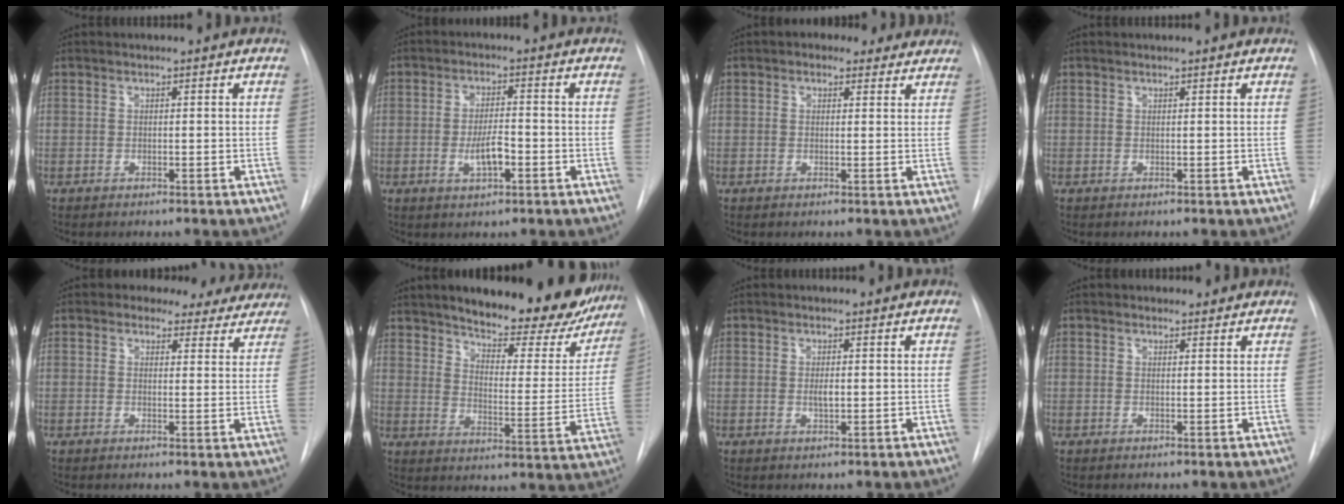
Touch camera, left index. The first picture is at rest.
{"total": 4.7, "force": [-1.5, 1.5, 4.2], "torque": [-0.077, 0.000, -0.023]}
{"total": 5.4, "force": [4.0, 3.0, 1.9], "torque": [-0.015, 0.019, 0.047]}
{"total": 0.6, "force": [0.5, 0.0, 0.2], "torque": [-0.007, 0.007, 0.009]}
{"total": 10.2, "force": [8.9, 4.8, 1.6], "torque": [0.014, 0.002, 0.078]}
{"total": 22.2, "force": [18.4, 6.5, 10.7], "torque": [-0.141, -0.041, 0.228]}
{"total": 1.5, "force": [0.1, 0.5, 1.4], "torque": [-0.026, -0.002, 0.003]}
{"total": 1.2, "force": [1.0, 0.6, 0.0], "torque": [-0.001, 0.003, 0.010]}